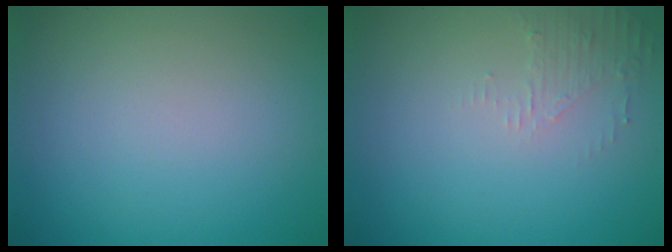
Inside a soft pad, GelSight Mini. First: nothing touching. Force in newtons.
{"total": 1.6, "press": 1.5, "slide": 0.4}